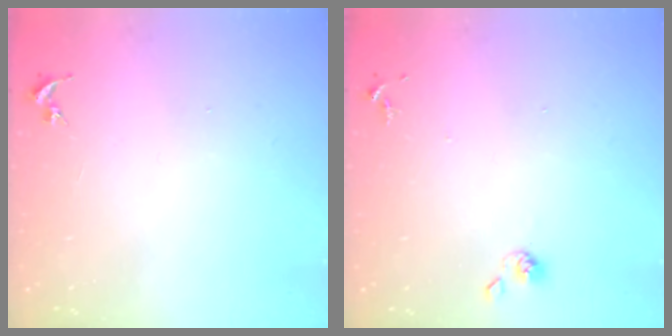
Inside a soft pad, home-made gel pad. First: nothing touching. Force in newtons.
{"total": 5.5, "press": 5.4, "slide": 0.9}